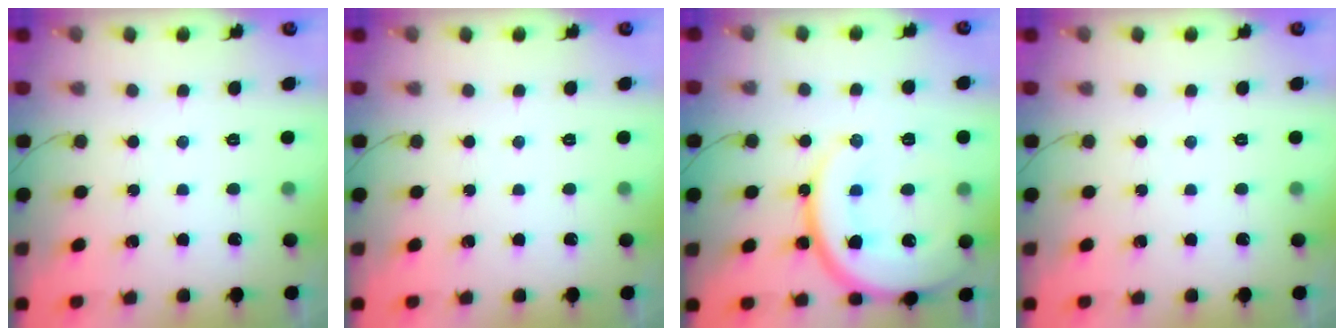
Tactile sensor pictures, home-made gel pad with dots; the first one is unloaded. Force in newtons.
{"total": 0.0}
{"total": 20.0, "press": 19.9, "slide": 1.8}
{"total": 0.0}